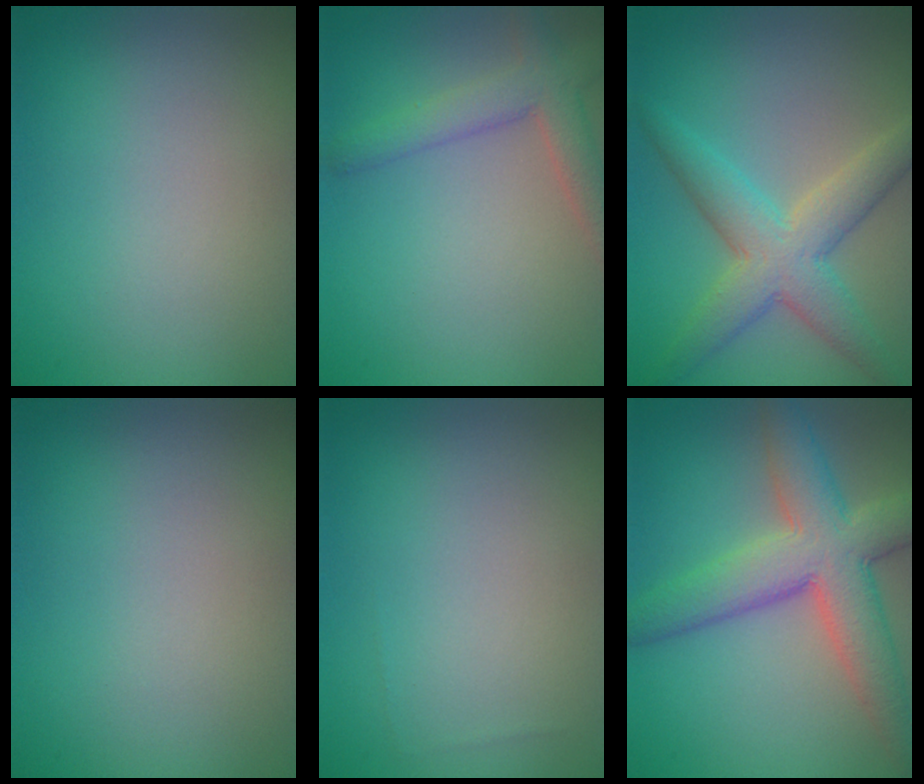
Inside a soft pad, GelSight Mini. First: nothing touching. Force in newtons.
{"total": 3.7, "press": 3.7, "slide": 0.1}
{"total": 5.7, "press": 5.6, "slide": 0.4}
{"total": 0.0}
{"total": 0.0}
{"total": 7.8, "press": 7.8, "slide": 0.5}